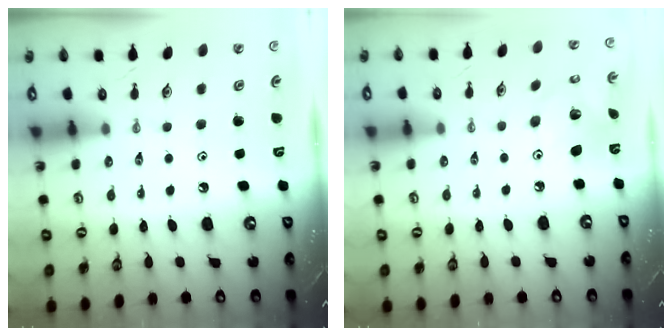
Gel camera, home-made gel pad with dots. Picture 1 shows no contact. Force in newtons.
{"total": 7.5, "press": 7.5, "slide": 0.1}